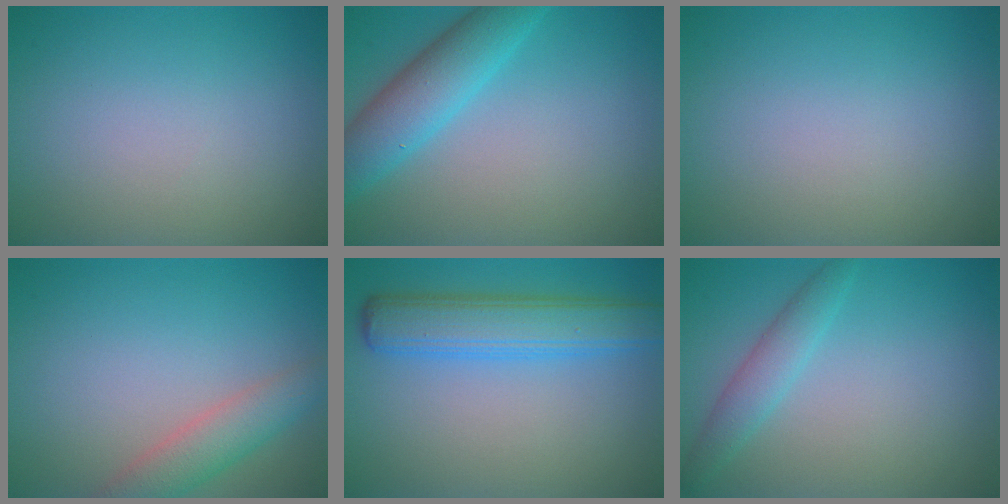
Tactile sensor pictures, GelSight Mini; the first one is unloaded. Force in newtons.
{"total": 5.3, "press": 5.3, "slide": 0.2}
{"total": 0.0}
{"total": 3.5, "press": 3.5, "slide": 0.2}
{"total": 5.5, "press": 5.5, "slide": 0.1}
{"total": 2.3, "press": 2.3, "slide": 0.1}